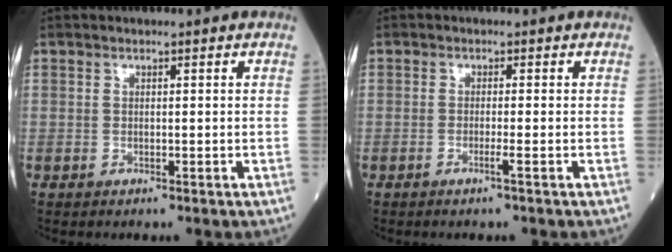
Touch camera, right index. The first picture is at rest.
{"total": 1.2, "force": [-0.5, -0.4, 1.0], "torque": [-0.018, 0.000, -0.010]}